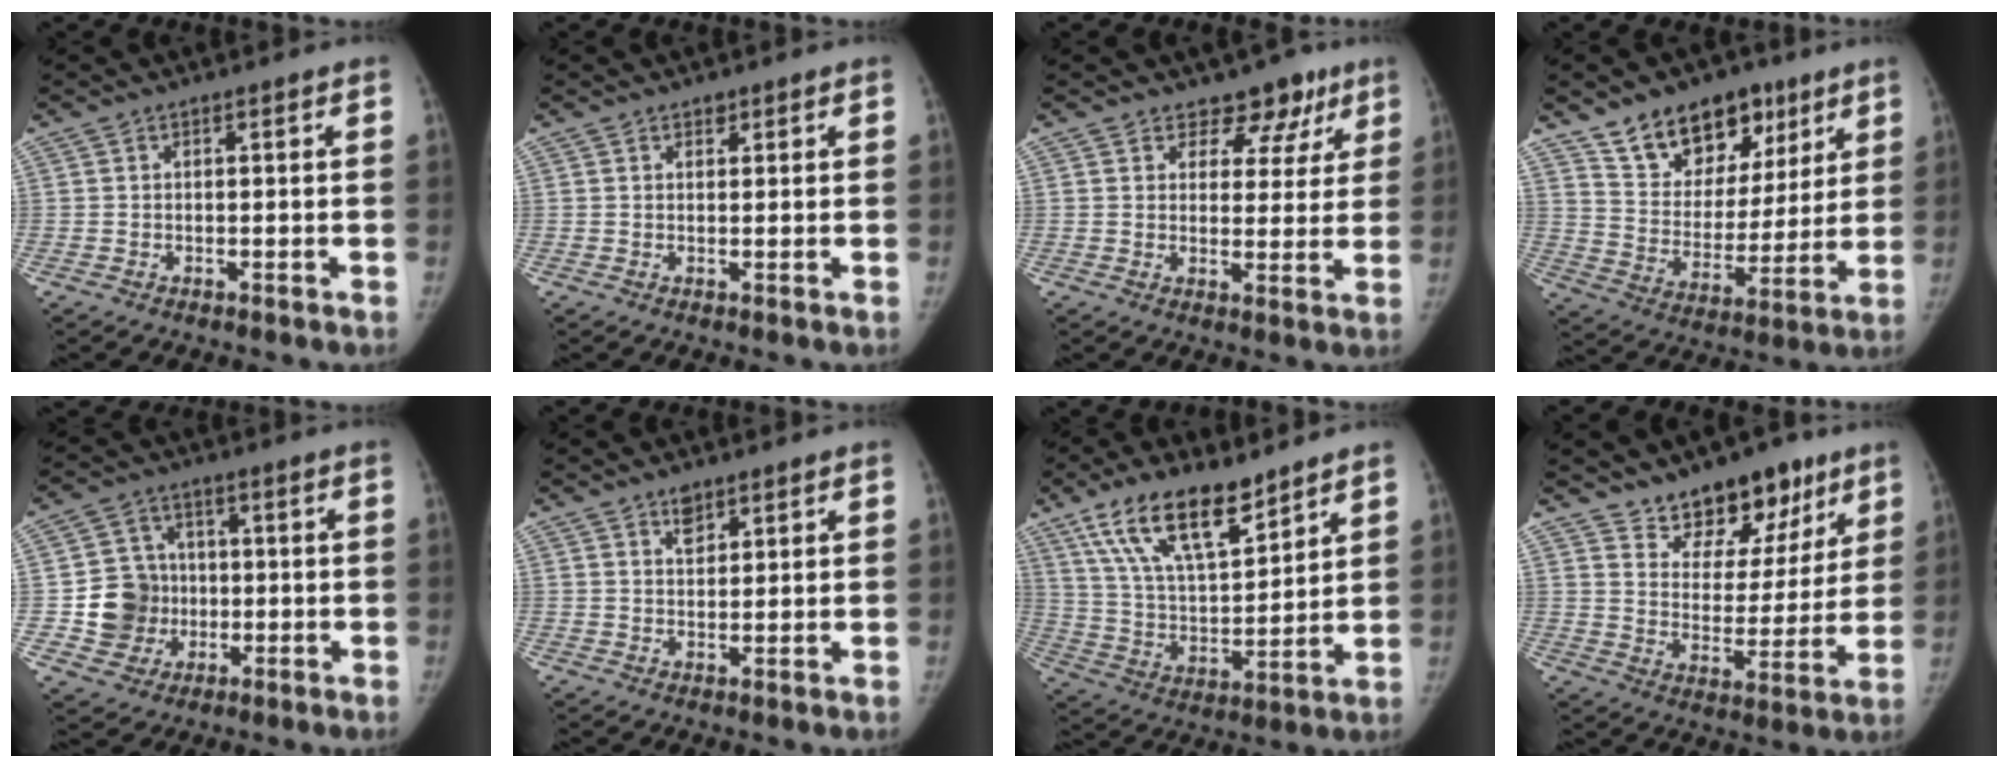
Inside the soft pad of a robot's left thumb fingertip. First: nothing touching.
{"total": 1.2, "force": [0.8, 0.8, 0.3], "torque": [0.005, -0.006, 0.011]}
{"total": 7.5, "force": [5.3, 5.1, 1.5], "torque": [0.026, -0.026, 0.060]}
{"total": 17.3, "force": [11.3, 10.9, 7.3], "torque": [-0.061, -0.055, 0.194]}
{"total": 10.0, "force": [-1.0, 9.4, 3.3], "torque": [-0.015, 0.011, -0.012]}
{"total": 3.0, "force": [2.1, 1.7, 1.4], "torque": [-0.010, -0.014, 0.037]}
{"total": 16.9, "force": [11.2, 6.5, 10.8], "torque": [-0.163, -0.053, 0.215]}
{"total": 15.1, "force": [10.7, 8.3, 6.6], "torque": [-0.032, -0.062, 0.169]}